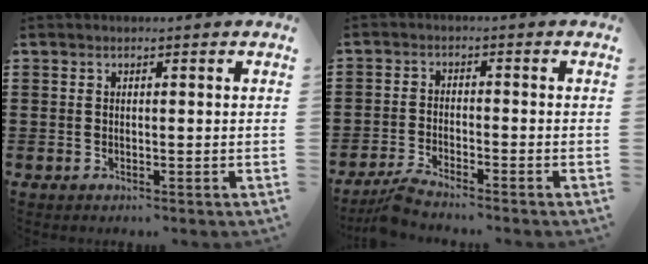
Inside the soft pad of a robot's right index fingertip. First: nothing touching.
{"total": 3.0, "force": [-2.9, -0.2, 0.5], "torque": [-0.024, -0.003, -0.063]}